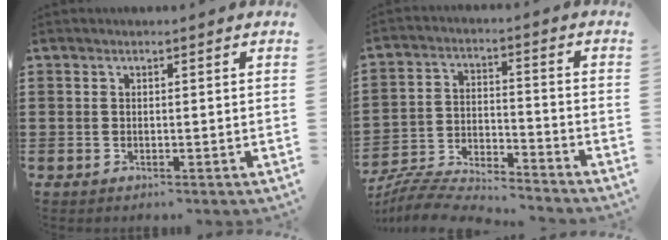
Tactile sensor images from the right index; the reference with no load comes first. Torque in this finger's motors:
{"motor_torque": [-1.17, 0.97, -0.32, -0.10]}